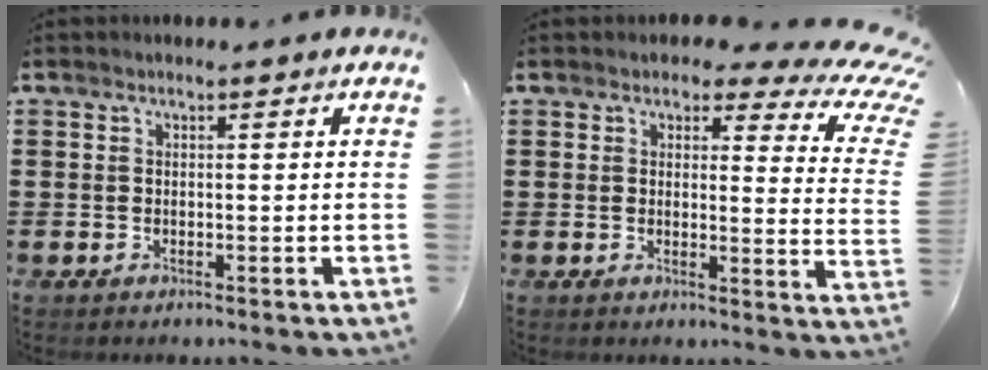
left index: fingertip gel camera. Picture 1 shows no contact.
{"total": 4.7, "force": [3.2, 1.9, 2.9], "torque": [-0.050, -0.020, 0.049]}